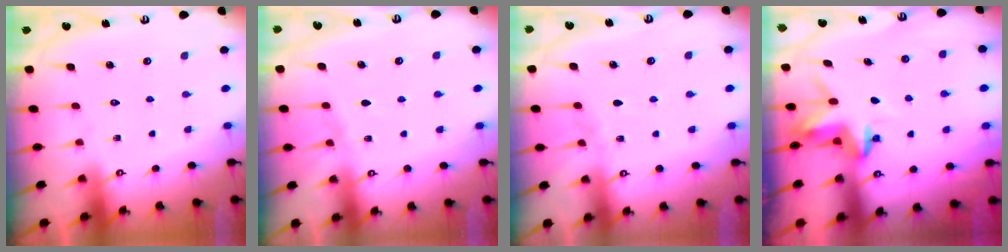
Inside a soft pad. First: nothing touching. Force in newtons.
{"total": 4.7, "press": 4.7, "slide": 0.6}
{"total": 3.7, "press": 3.7, "slide": 0.4}
{"total": 3.8, "press": 3.8, "slide": 0.3}